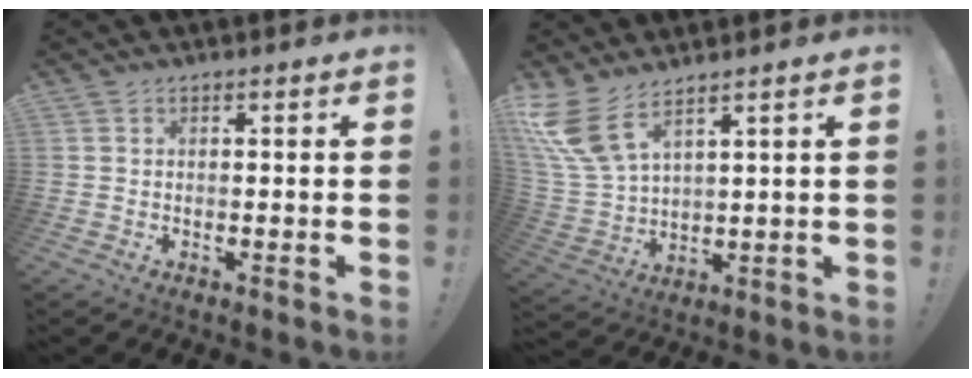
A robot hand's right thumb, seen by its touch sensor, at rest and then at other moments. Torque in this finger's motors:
{"motor_torque": [0.33, 2.63, 0.34, 0.54, 0.09]}